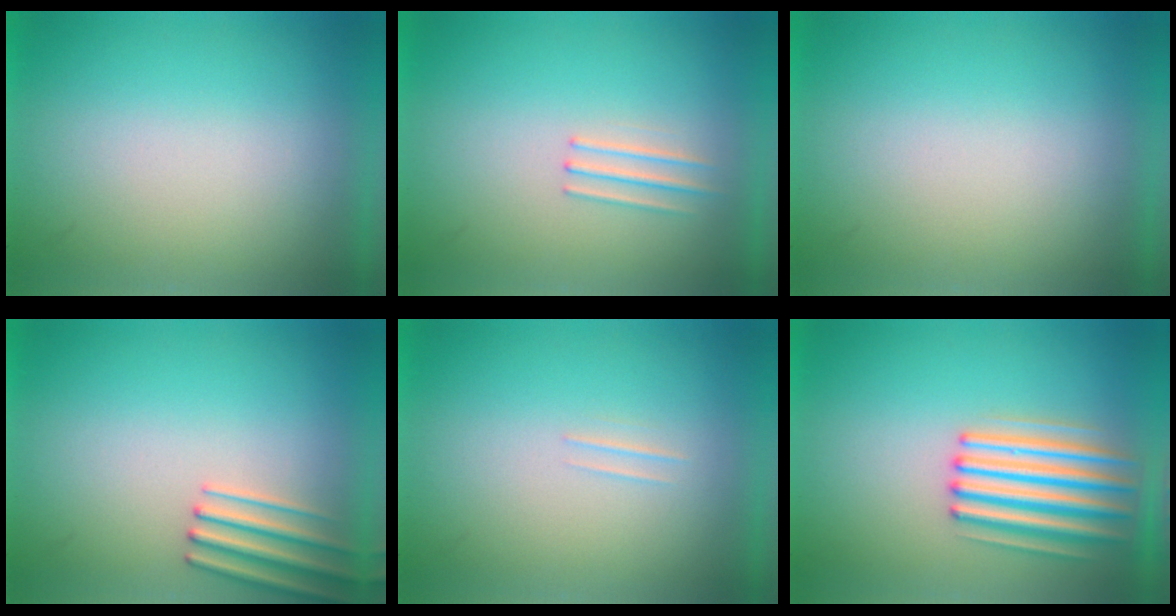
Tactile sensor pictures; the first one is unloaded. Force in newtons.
{"total": 1.2}
{"total": 0.0}
{"total": 2.5}
{"total": 1.1}
{"total": 4.8}